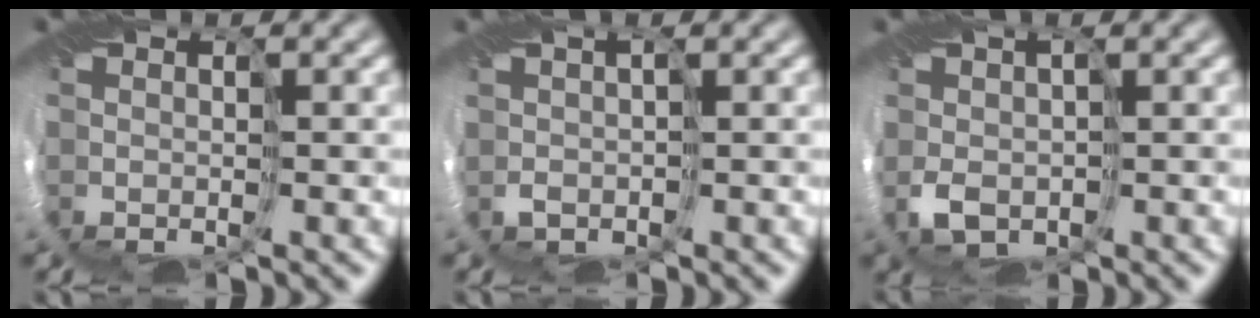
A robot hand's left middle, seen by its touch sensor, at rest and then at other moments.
{"total": 1.7, "force": [0.3, 1.2, 1.2], "torque": [-0.027, 0.013, 0.015]}
{"total": 2.8, "force": [-0.2, 2.0, 2.0], "torque": [-0.043, 0.004, 0.005]}